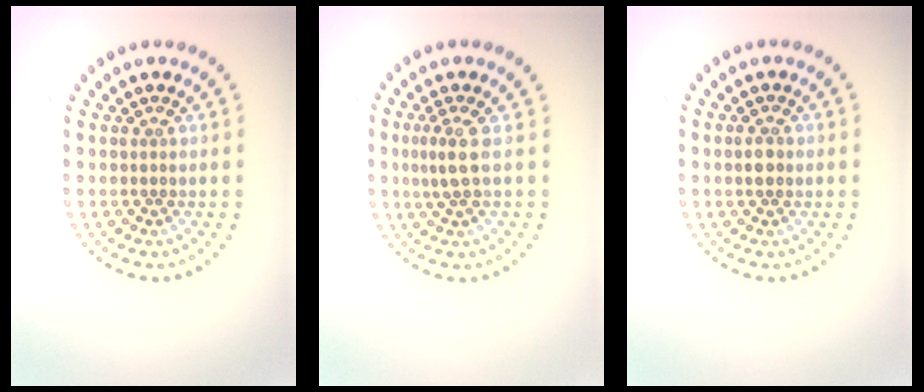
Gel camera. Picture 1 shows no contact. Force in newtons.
{"total": 1.9, "press": 1.4, "slide": 1.2}
{"total": 1.1, "press": 1.1, "slide": 0.2}